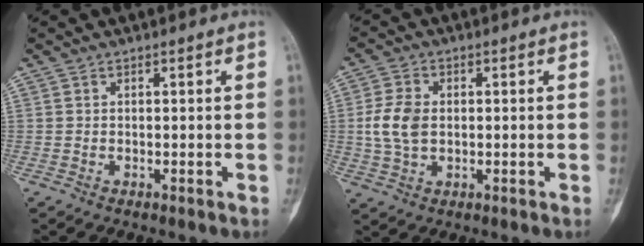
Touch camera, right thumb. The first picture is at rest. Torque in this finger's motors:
{"motor_torque": [0.04, 0.62, 0.07, 0.01, 0.07]}